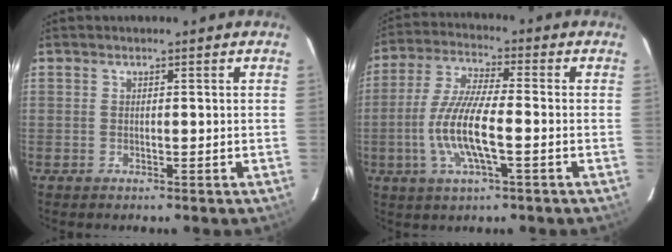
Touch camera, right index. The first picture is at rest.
{"total": 11.7, "force": [-2.9, 2.3, 11.1], "torque": [-0.232, -0.005, -0.057]}